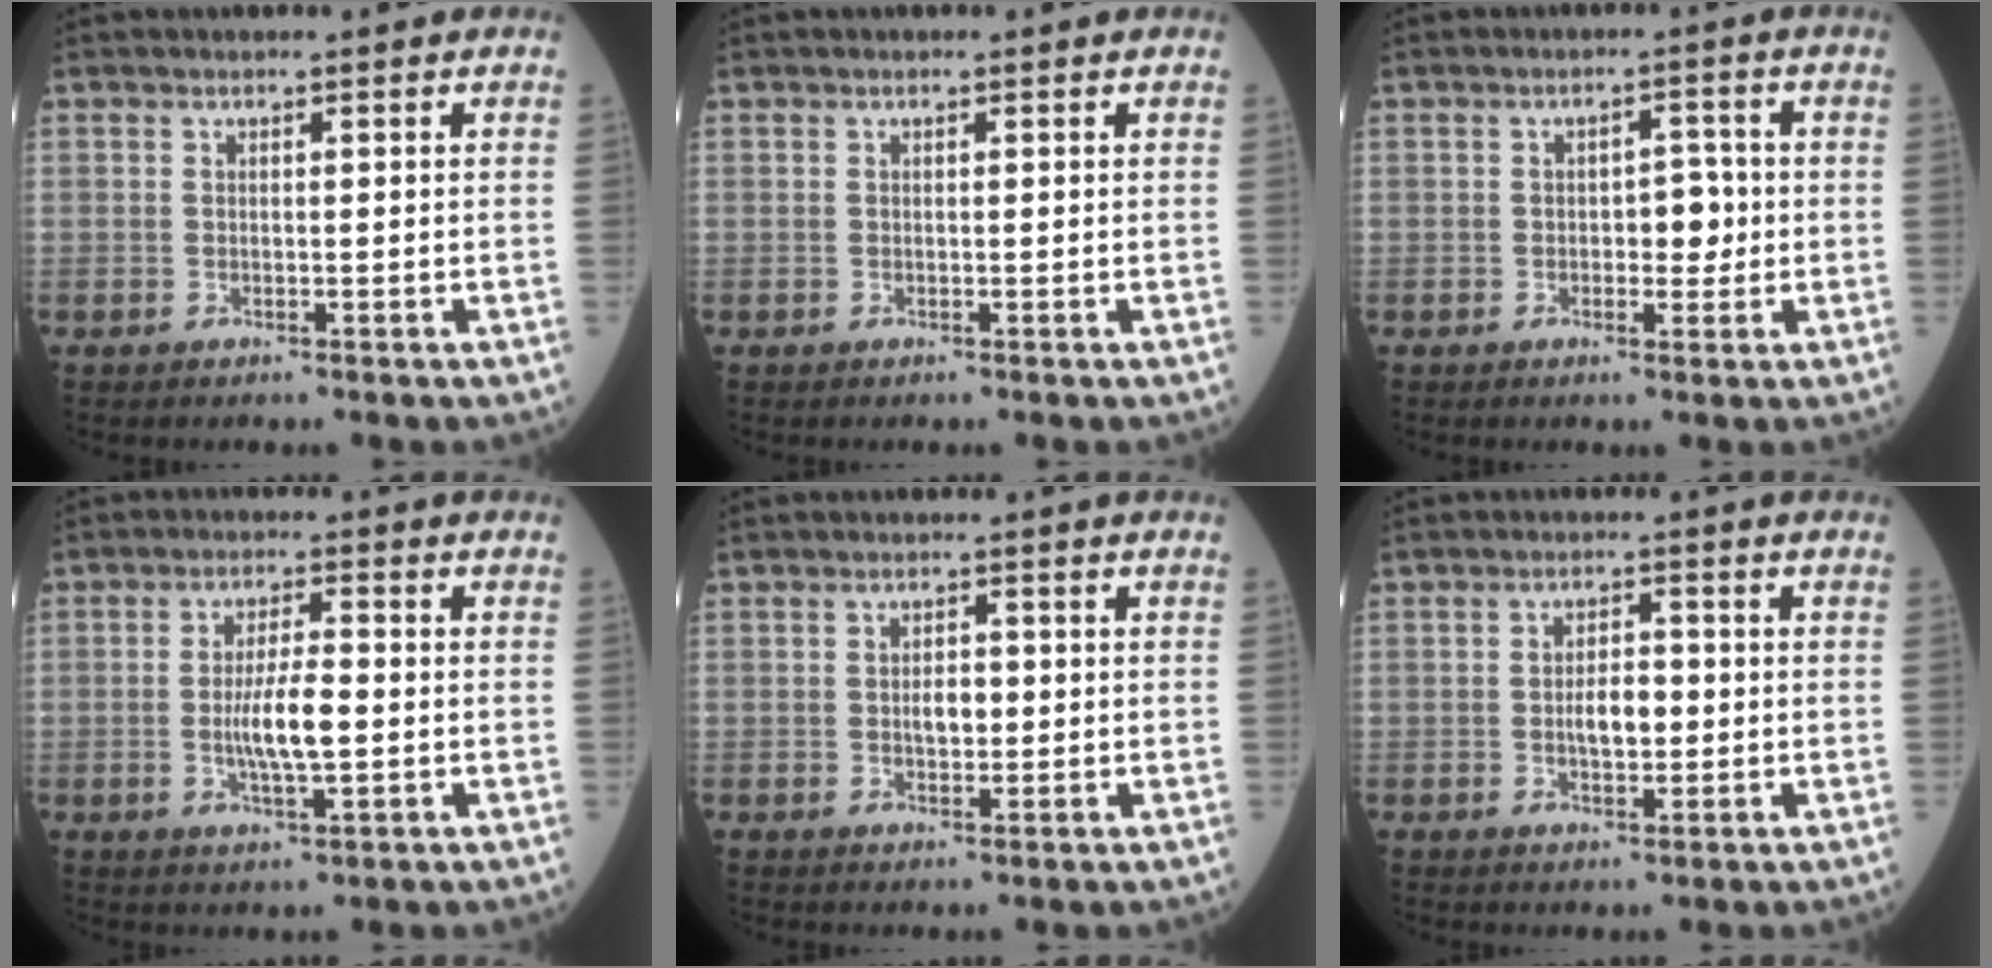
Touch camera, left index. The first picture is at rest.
{"total": 0.0}
{"total": 3.6, "force": [-0.5, 1.9, 3.0], "torque": [-0.034, 0.006, -0.008]}
{"total": 6.6, "force": [-1.0, 1.3, 6.4], "torque": [-0.124, -0.005, -0.020]}
{"total": 2.6, "force": [-0.2, 1.4, 2.2], "torque": [-0.035, 0.000, -0.005]}
{"total": 4.1, "force": [-0.6, 1.8, 3.7], "torque": [-0.063, 0.001, -0.011]}